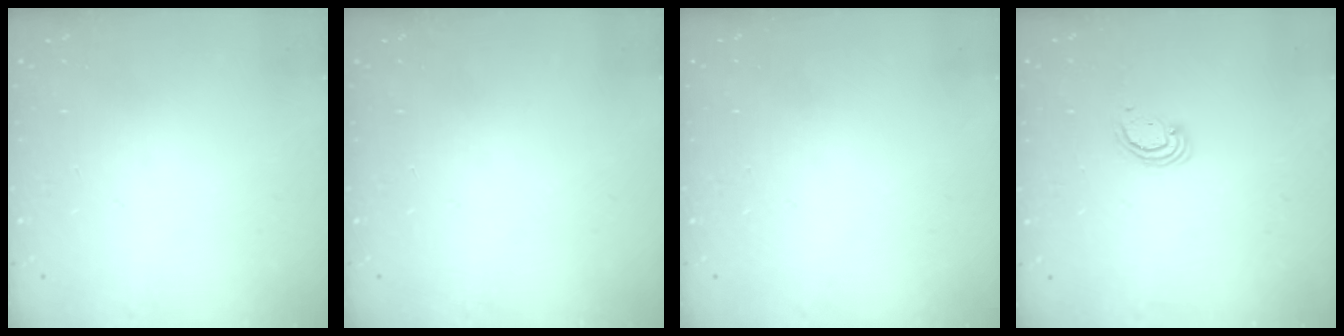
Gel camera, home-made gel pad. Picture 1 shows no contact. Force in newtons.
{"total": 0.0}
{"total": 0.0}
{"total": 2.6, "press": 2.5, "slide": 0.2}